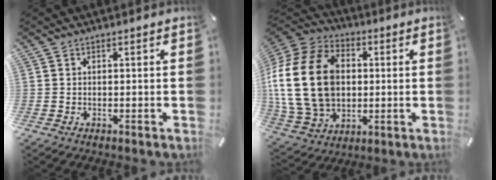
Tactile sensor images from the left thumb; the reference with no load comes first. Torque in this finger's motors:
{"motor_torque": [1.81, 3.20, 2.77, 0.00, 1.05]}